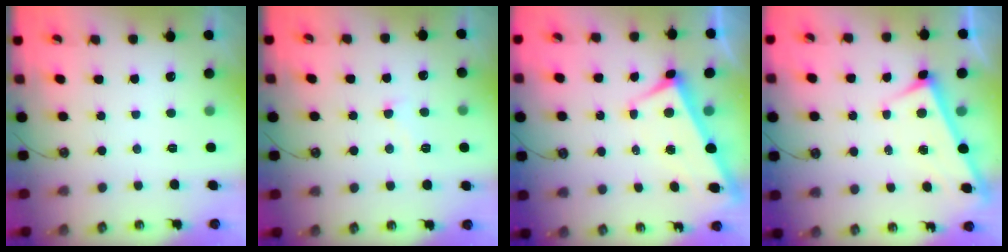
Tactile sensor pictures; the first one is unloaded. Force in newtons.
{"total": 2.3, "press": 2.2, "slide": 0.5}
{"total": 2.9, "press": 2.8, "slide": 0.9}
{"total": 3.0, "press": 3.0, "slide": 0.1}